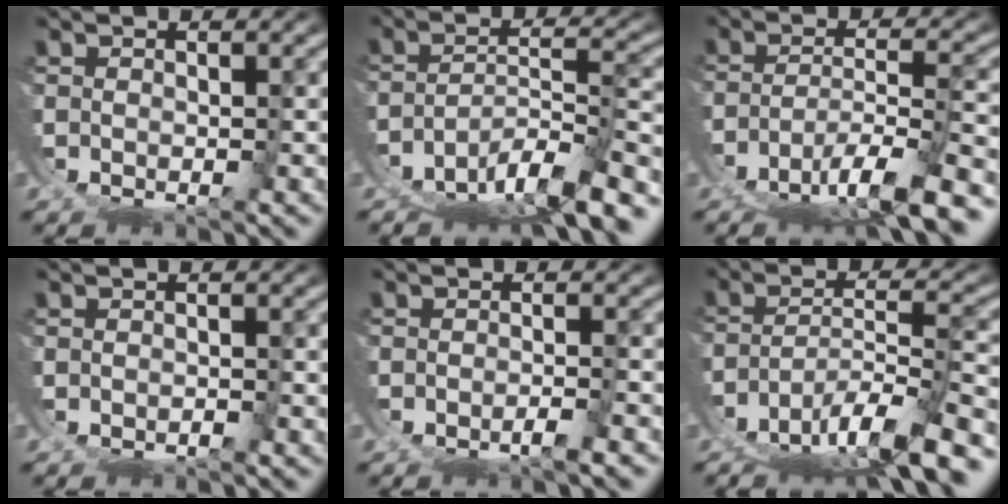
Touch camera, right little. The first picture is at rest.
{"total": 7.5, "force": [-5.0, 2.8, 4.9], "torque": [-0.068, -0.018, -0.066]}
{"total": 6.3, "force": [-3.9, 1.0, 4.8], "torque": [-0.079, -0.020, -0.046]}
{"total": 0.6, "force": [-0.6, 0.2, -0.1], "torque": [-0.004, -0.003, -0.009]}
{"total": 2.2, "force": [-1.7, 0.3, 1.3], "torque": [-0.023, -0.011, -0.022]}
{"total": 7.9, "force": [-4.8, 2.4, 5.8], "torque": [-0.089, -0.021, -0.058]}